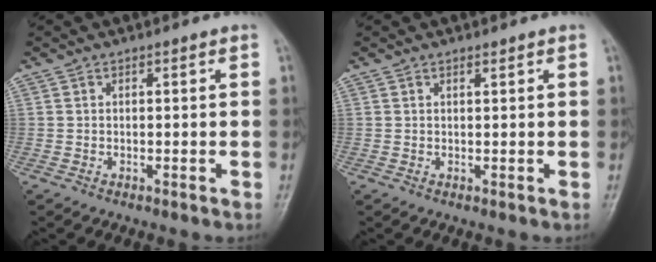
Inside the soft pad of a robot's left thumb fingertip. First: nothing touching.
{"total": 0.6, "force": [0.5, 0.1, 0.3], "torque": [-0.007, -0.004, 0.009]}